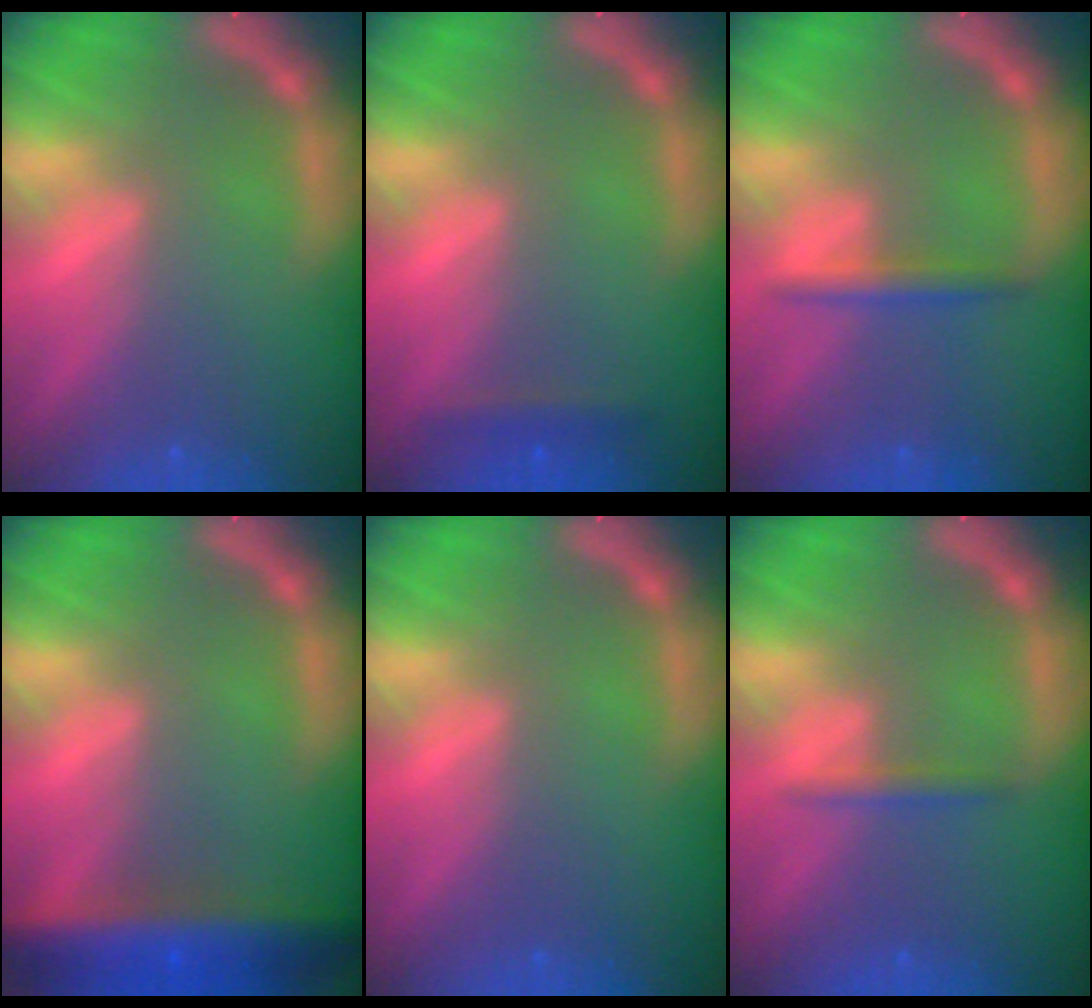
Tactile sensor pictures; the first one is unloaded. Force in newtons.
{"total": 1.4}
{"total": 1.9}
{"total": 8.0}
{"total": 0.0}
{"total": 1.4}